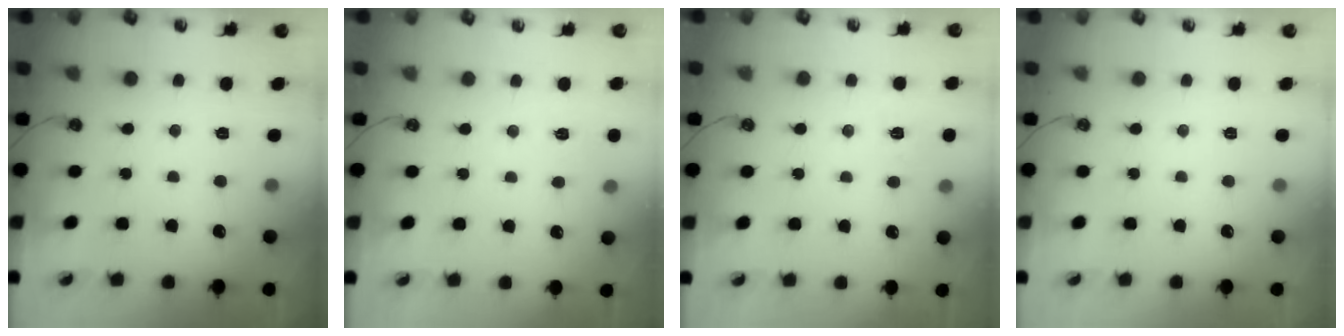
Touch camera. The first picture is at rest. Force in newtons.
{"total": 4.8, "press": 4.7, "slide": 0.7}
{"total": 6.6, "press": 6.6, "slide": 0.6}
{"total": 0.0}